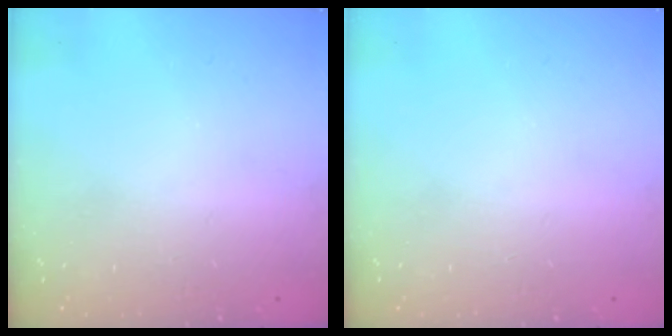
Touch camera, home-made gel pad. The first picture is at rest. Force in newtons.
{"total": 0.0}